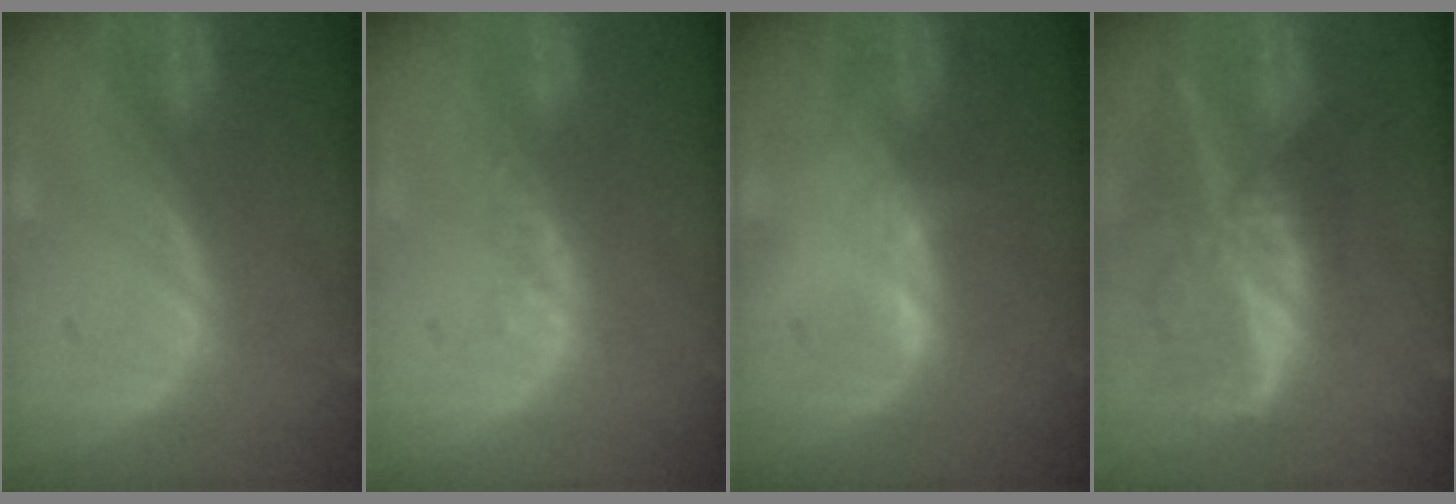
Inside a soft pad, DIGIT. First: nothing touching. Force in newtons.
{"total": 2.2, "press": 1.6, "slide": 1.5}
{"total": 1.3, "press": 1.2, "slide": 0.5}
{"total": 9.3, "press": 8.1, "slide": 4.7}